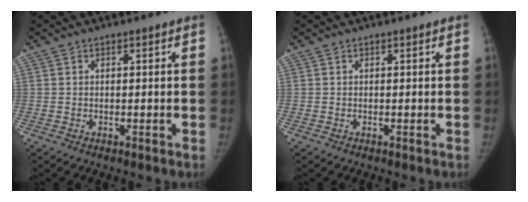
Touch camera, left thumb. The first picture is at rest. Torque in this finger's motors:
{"motor_torque": [0.19, -0.11, 0.21, -0.69, 0.07]}